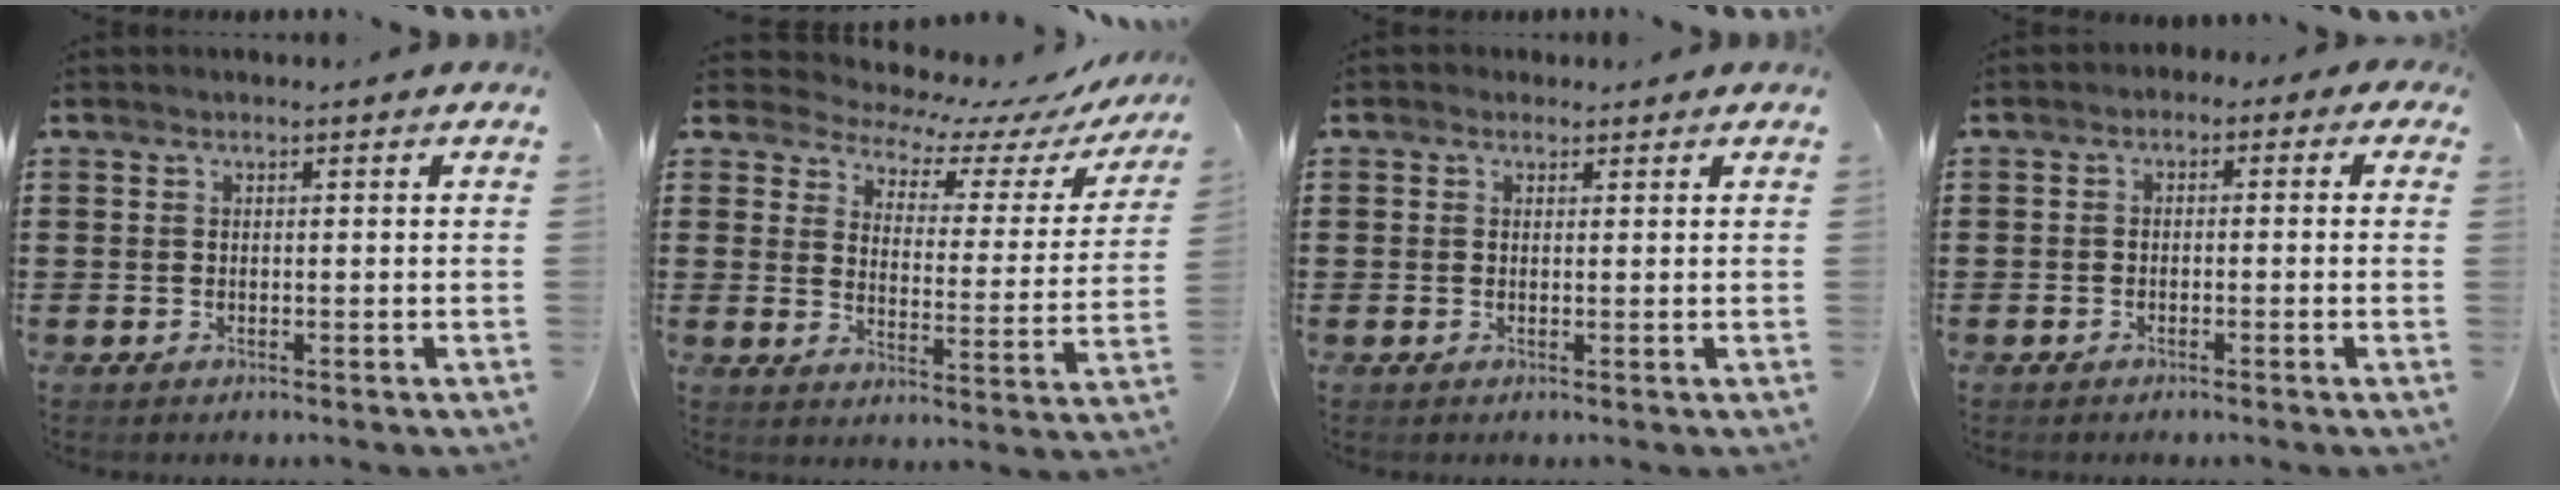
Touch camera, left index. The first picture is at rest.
{"total": 4.7, "force": [4.4, 1.4, 1.2], "torque": [-0.045, -0.038, 0.068]}
{"total": 1.0, "force": [0.7, 0.7, 0.1], "torque": [-0.004, 0.006, 0.013]}
{"total": 1.8, "force": [-1.6, 0.8, 0.3], "torque": [-0.009, 0.007, -0.035]}